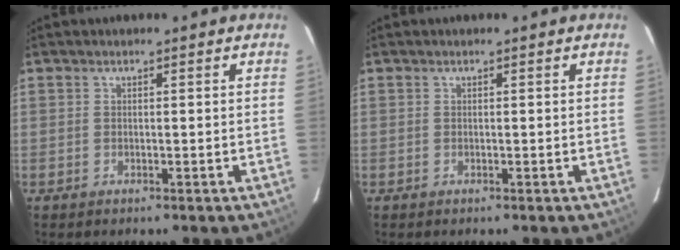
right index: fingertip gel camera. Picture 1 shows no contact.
{"total": 0.0}